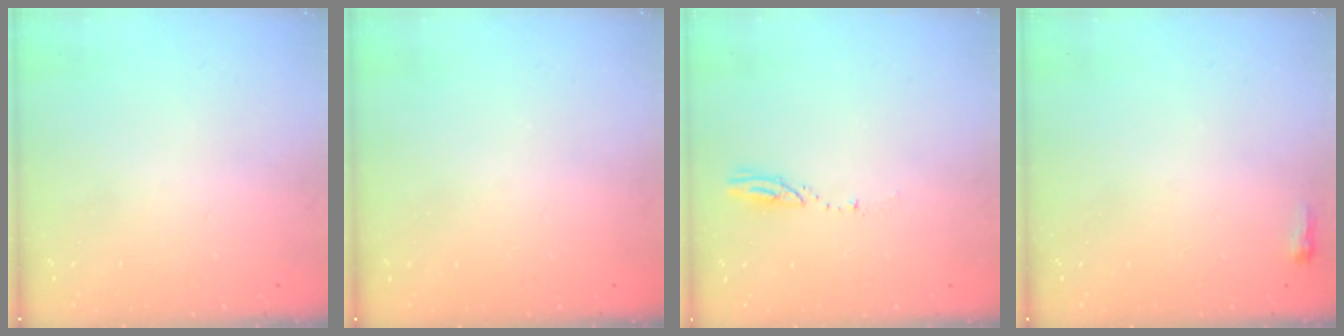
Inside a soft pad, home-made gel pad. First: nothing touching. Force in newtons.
{"total": 0.0}
{"total": 3.2, "press": 3.2, "slide": 0.4}
{"total": 2.3, "press": 2.2, "slide": 0.7}